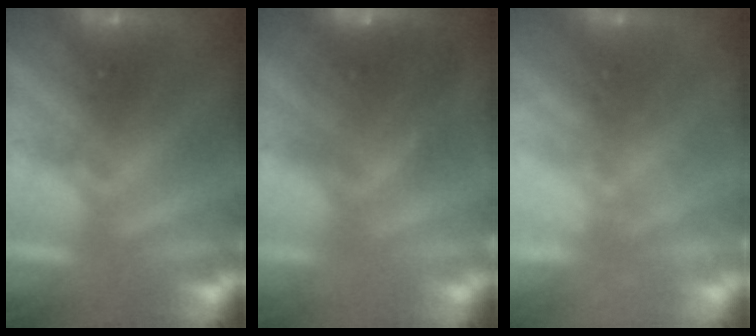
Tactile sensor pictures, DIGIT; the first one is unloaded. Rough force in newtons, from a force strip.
{"total": 5.8}
{"total": 2.3}